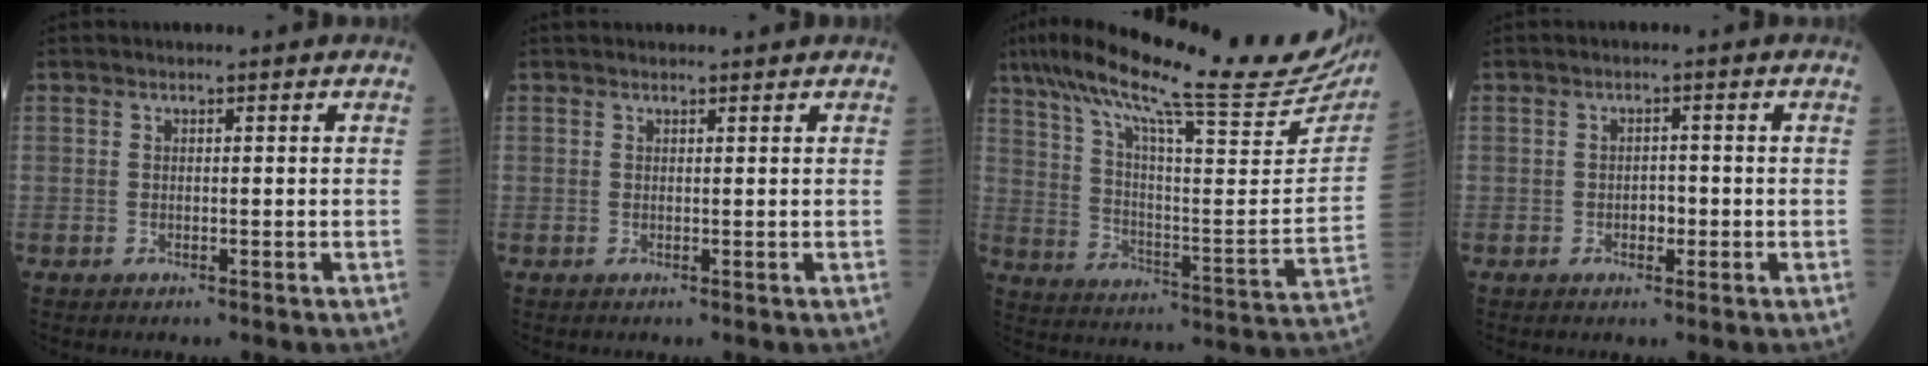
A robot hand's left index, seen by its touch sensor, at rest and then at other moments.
{"total": 3.1, "force": [3.0, 0.2, 0.8], "torque": [-0.008, 0.024, 0.039]}
{"total": 28.8, "force": [23.8, 2.4, 16.0], "torque": [-0.272, -0.038, 0.329]}
{"total": 1.7, "force": [-0.6, 1.0, 1.2], "torque": [-0.018, 0.003, -0.008]}